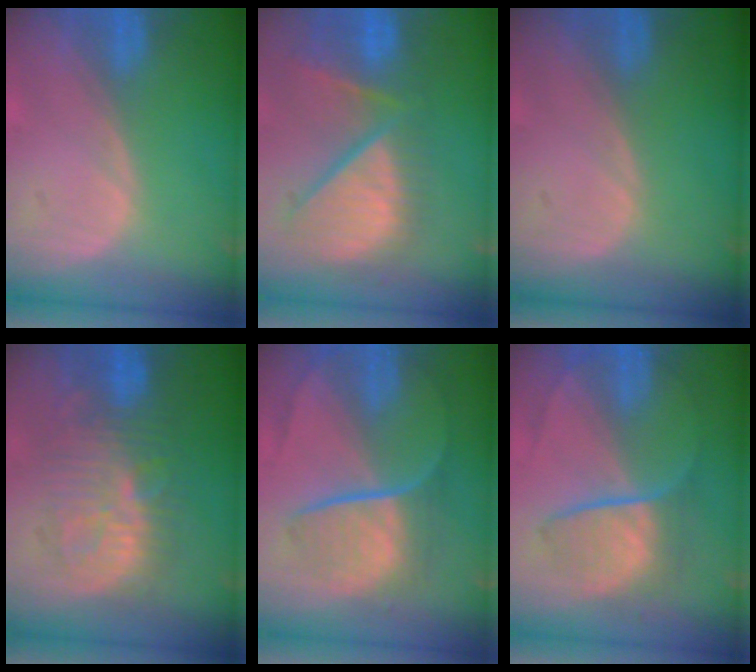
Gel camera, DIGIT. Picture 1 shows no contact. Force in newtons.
{"total": 11.4, "press": 10.2, "slide": 5.1}
{"total": 0.0}
{"total": 9.4, "press": 9.3, "slide": 1.4}
{"total": 9.1, "press": 7.5, "slide": 5.2}
{"total": 6.7, "press": 6.6, "slide": 1.1}